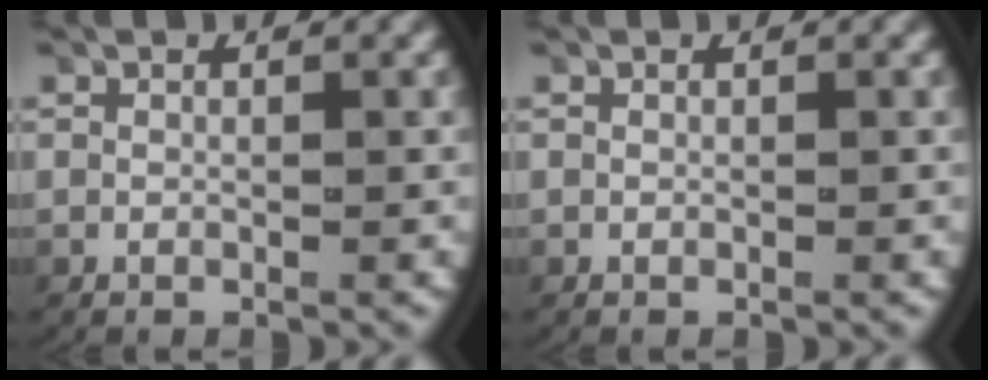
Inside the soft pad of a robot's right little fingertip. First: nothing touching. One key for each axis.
{"total": 0.0}